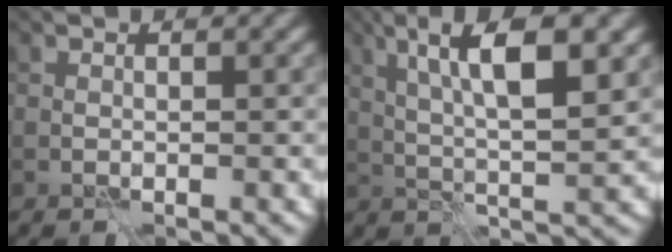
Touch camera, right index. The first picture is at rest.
{"total": 8.2, "force": [3.0, 2.0, 7.4], "torque": [-0.131, 0.007, 0.051]}